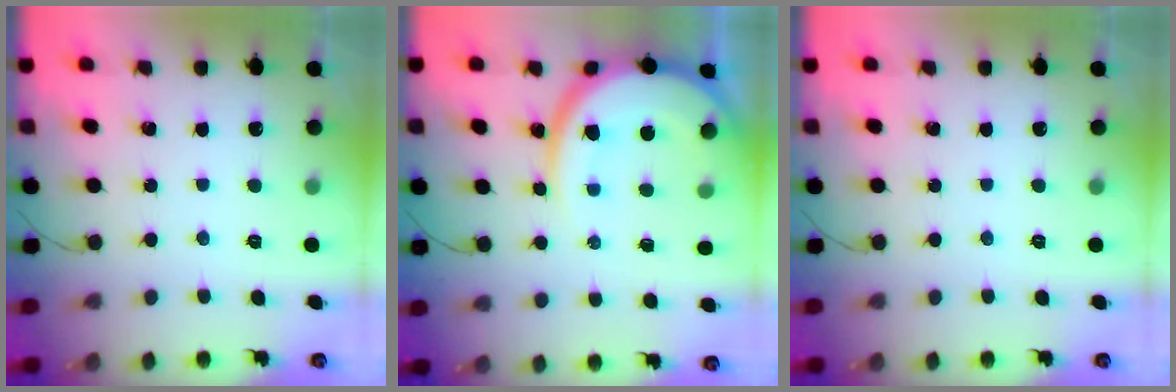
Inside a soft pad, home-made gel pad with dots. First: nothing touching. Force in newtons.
{"total": 15.1, "press": 14.9, "slide": 2.2}
{"total": 0.0}